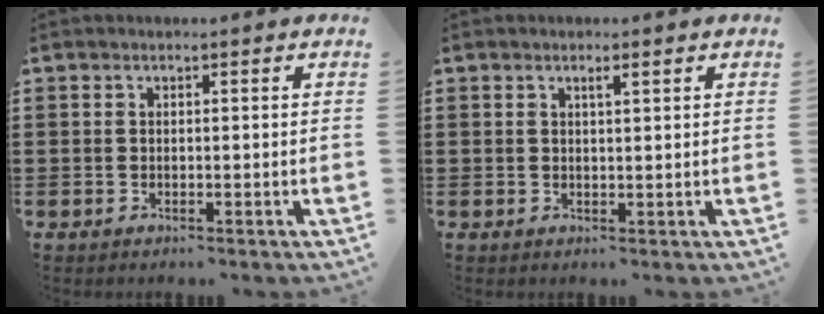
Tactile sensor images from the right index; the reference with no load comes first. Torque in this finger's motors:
{"motor_torque": [0.04, -0.03, 0.00, 0.02]}